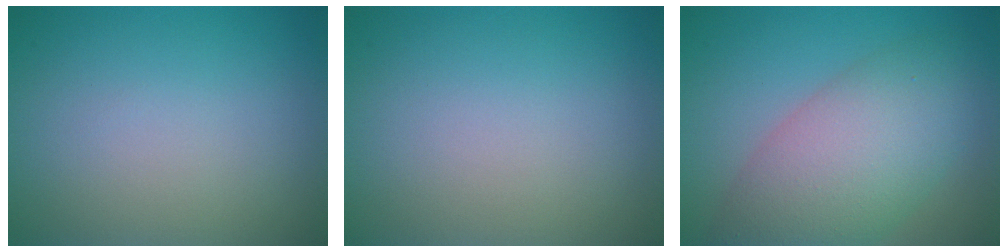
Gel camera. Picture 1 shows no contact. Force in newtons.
{"total": 0.0}
{"total": 8.0, "press": 8.0, "slide": 0.3}